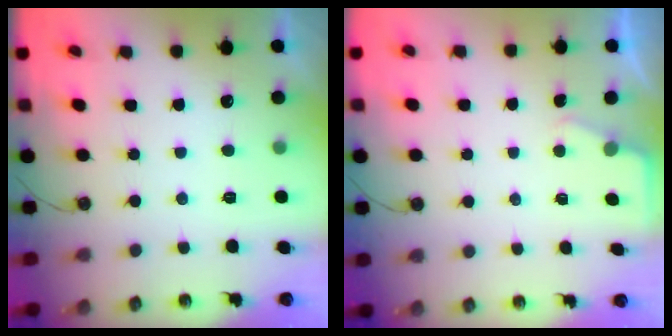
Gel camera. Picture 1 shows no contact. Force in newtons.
{"total": 2.1, "press": 2.1, "slide": 0.3}